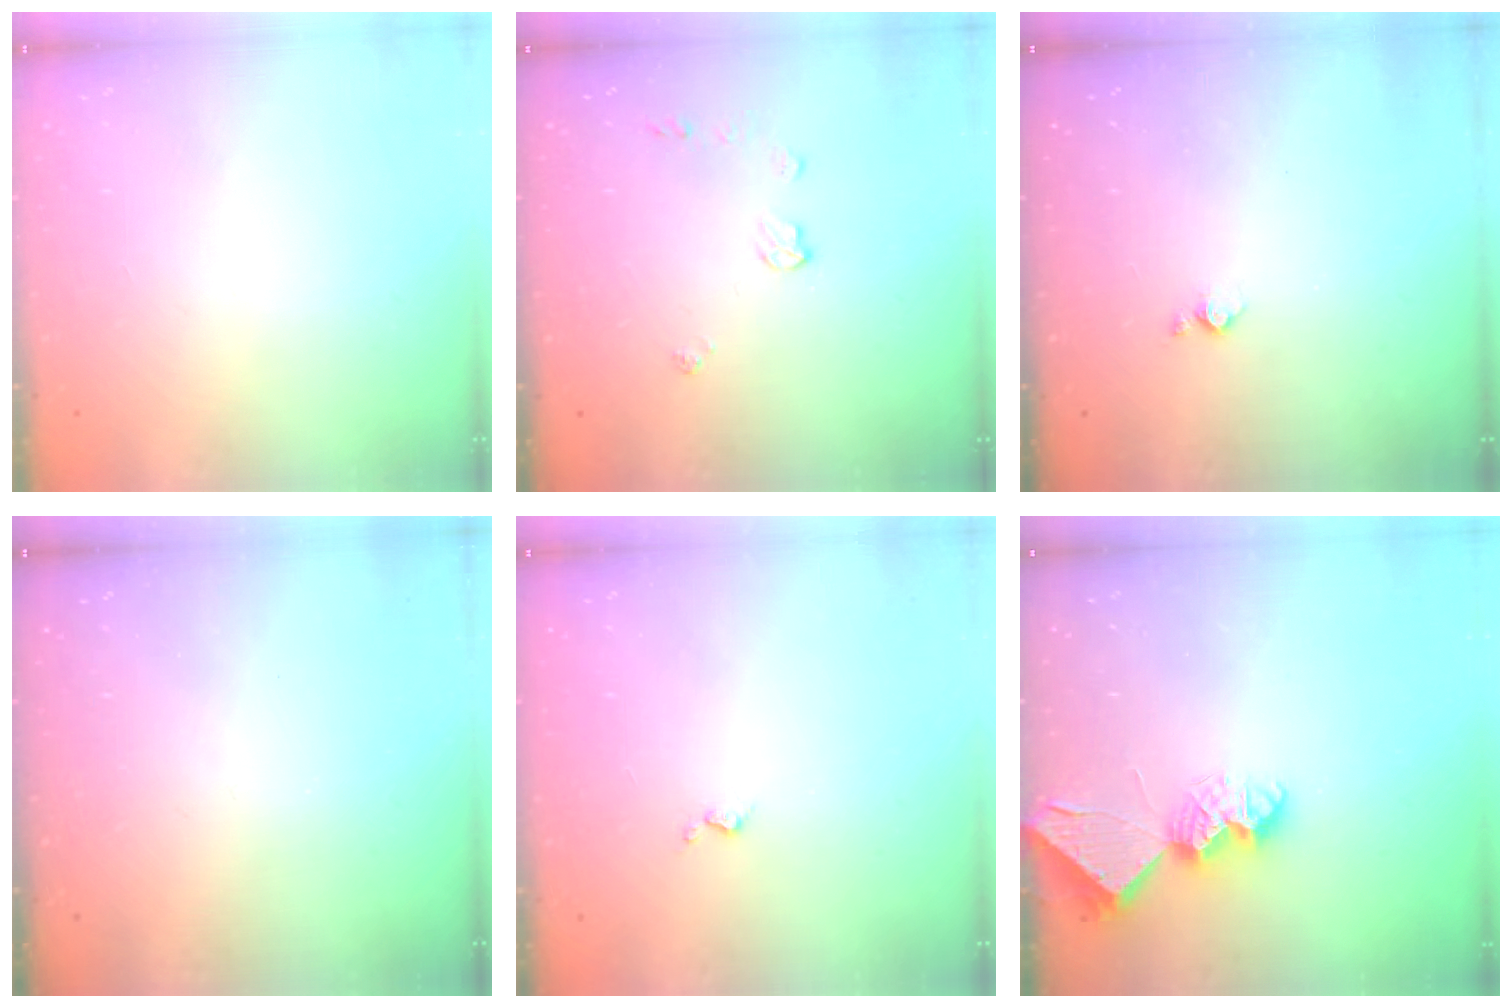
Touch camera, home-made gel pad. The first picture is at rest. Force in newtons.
{"total": 5.9, "press": 5.9, "slide": 0.4}
{"total": 2.8, "press": 2.7, "slide": 0.4}
{"total": 0.0}
{"total": 2.2, "press": 2.1, "slide": 0.5}
{"total": 9.1, "press": 9.1, "slide": 0.2}